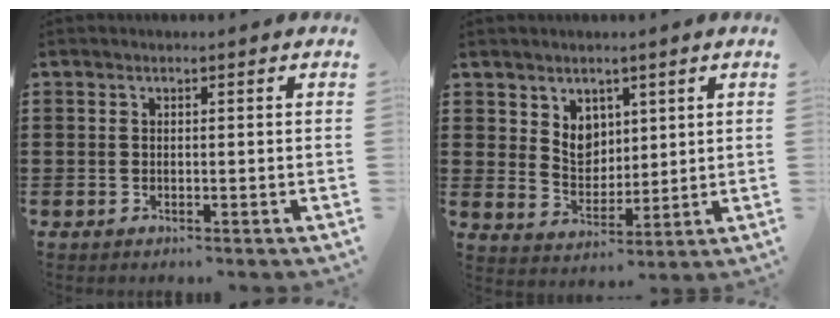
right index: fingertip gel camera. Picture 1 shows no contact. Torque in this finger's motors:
{"motor_torque": [0.14, 0.17, 0.09, 0.05]}